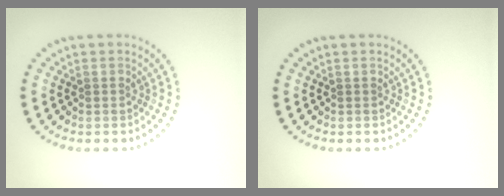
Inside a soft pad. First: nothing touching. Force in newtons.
{"total": 0.0}